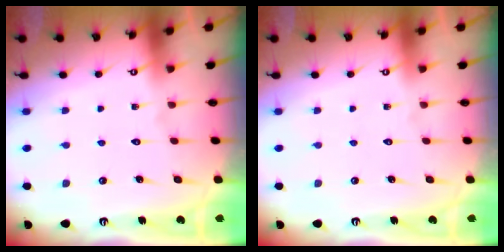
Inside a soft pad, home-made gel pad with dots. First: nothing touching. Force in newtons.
{"total": 0.0}